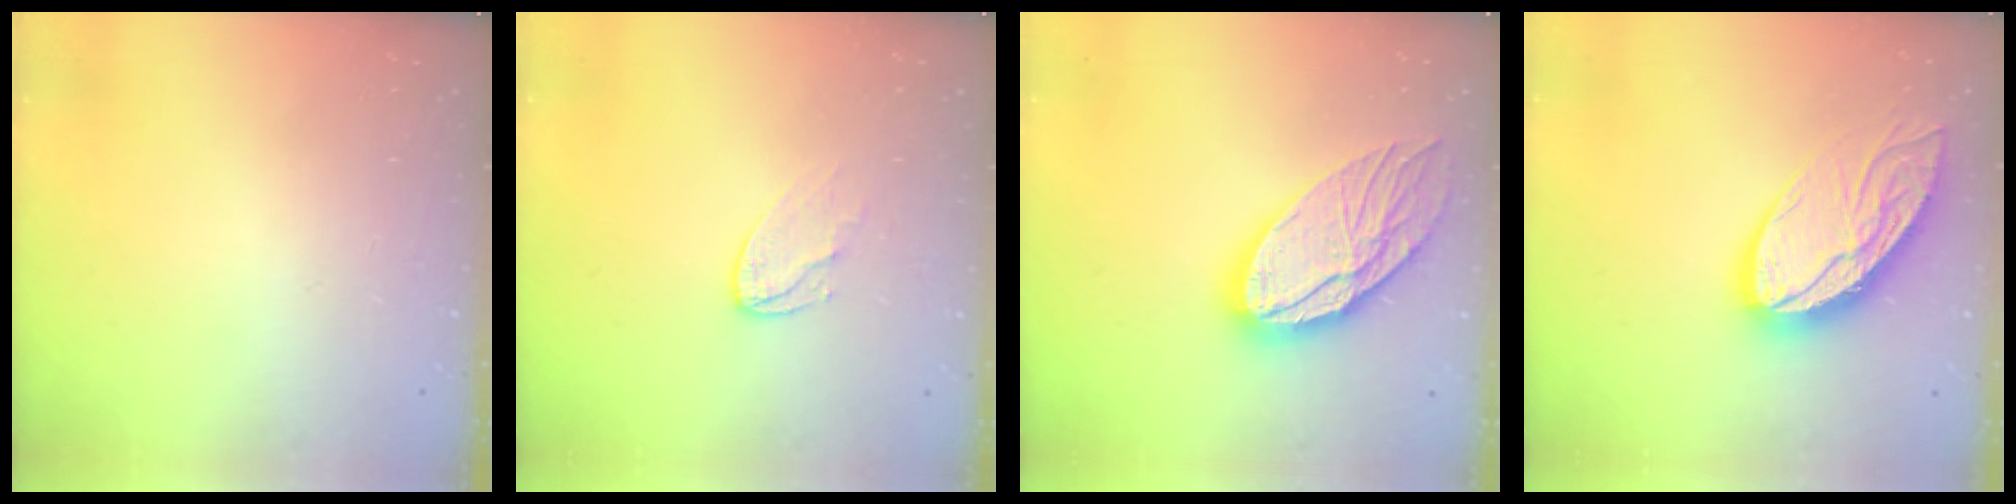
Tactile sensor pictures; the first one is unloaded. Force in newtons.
{"total": 6.0, "press": 6.0, "slide": 0.4}
{"total": 19.9, "press": 19.8, "slide": 1.8}
{"total": 16.8, "press": 16.7, "slide": 1.7}